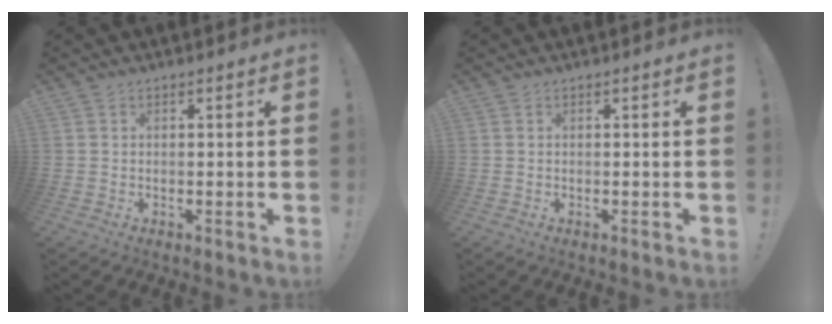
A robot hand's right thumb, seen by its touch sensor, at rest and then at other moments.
{"total": 0.0}